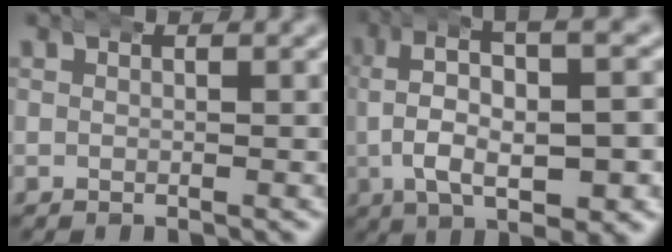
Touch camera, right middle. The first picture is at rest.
{"total": 7.8, "force": [1.1, 3.3, 7.0], "torque": [-0.115, 0.002, 0.018]}